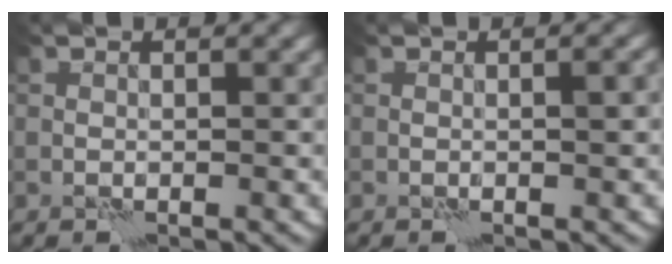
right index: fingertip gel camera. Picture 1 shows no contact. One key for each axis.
{"total": 0.9, "fx": -0.3, "fy": 0.0, "fz": 0.9, "tx": -0.015, "ty": 0.002, "tz": -0.005}